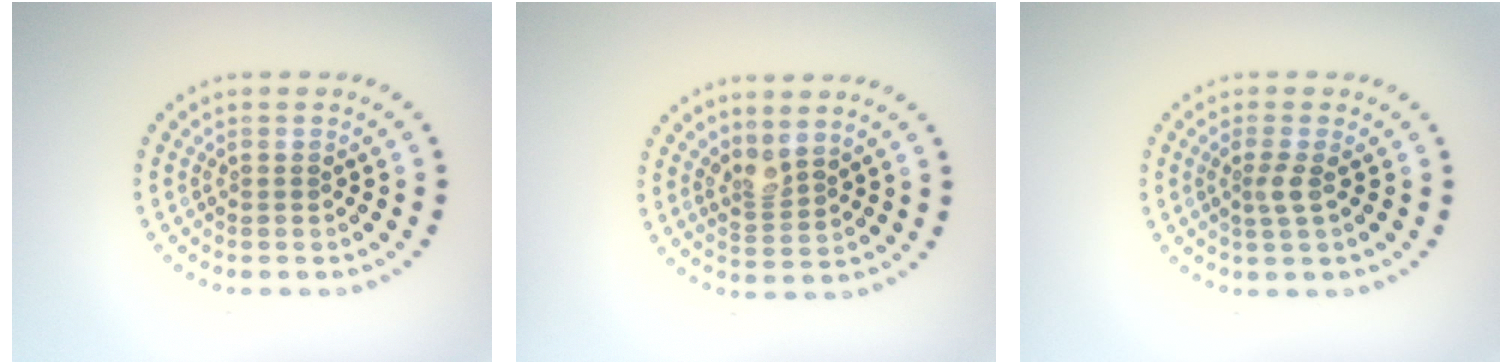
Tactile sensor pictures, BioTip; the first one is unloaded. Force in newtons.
{"total": 2.0, "press": 1.5, "slide": 1.3}
{"total": 1.6, "press": 1.2, "slide": 1.0}